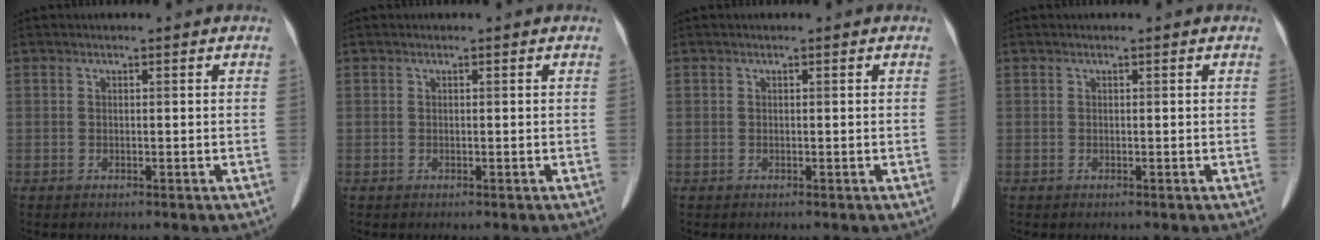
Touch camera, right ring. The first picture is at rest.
{"total": 0.0}
{"total": 0.0}
{"total": 0.0}